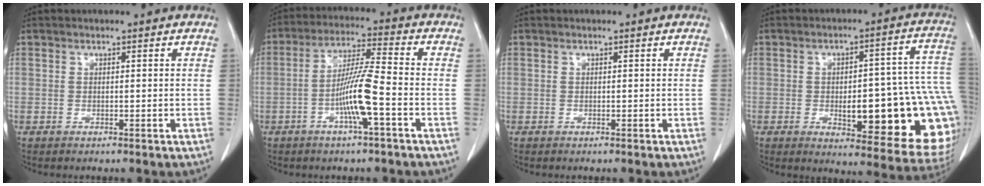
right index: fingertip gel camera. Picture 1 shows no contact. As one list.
[{"total": 8.9, "force": [-2.9, -0.1, 8.4], "torque": [-0.163, 0.003, -0.057]}, {"total": 0.0}, {"total": 22.5, "force": [-4.2, 5.7, 21.3], "torque": [-0.178, 0.026, -0.031]}]